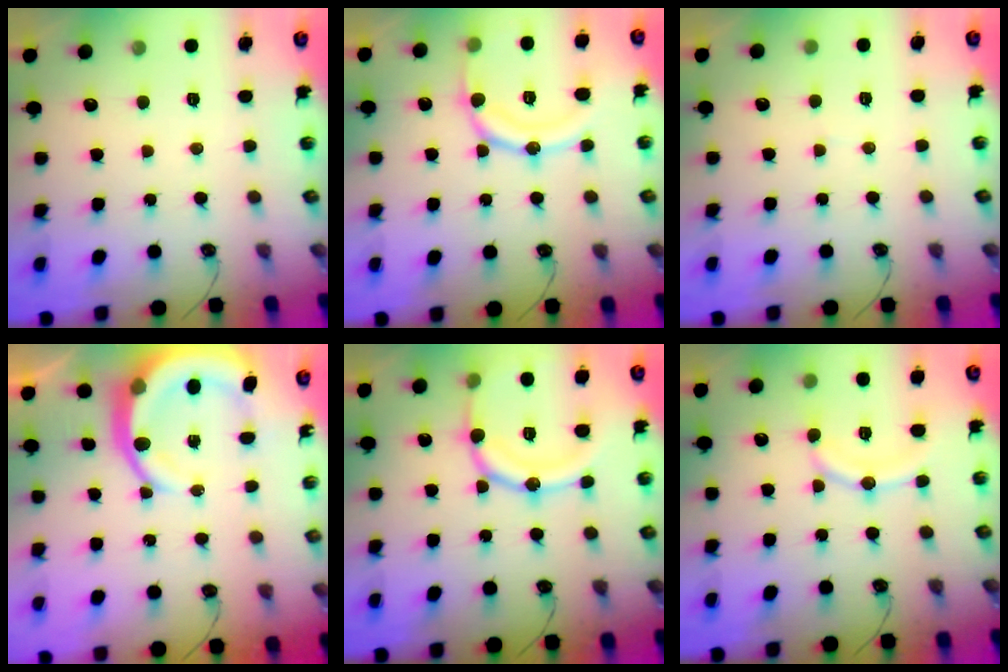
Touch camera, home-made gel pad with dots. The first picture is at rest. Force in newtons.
{"total": 14.7, "press": 14.5, "slide": 1.8}
{"total": 1.8, "press": 1.7, "slide": 0.1}
{"total": 13.0, "press": 12.7, "slide": 2.8}
{"total": 16.9, "press": 16.6, "slide": 3.3}
{"total": 11.2, "press": 11.1, "slide": 1.6}